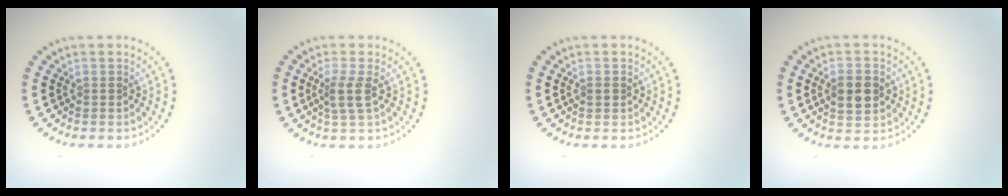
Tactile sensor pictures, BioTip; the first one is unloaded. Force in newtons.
{"total": 2.0, "press": 1.6, "slide": 1.2}
{"total": 1.0, "press": 0.9, "slide": 0.2}
{"total": 3.6, "press": 3.6, "slide": 0.1}